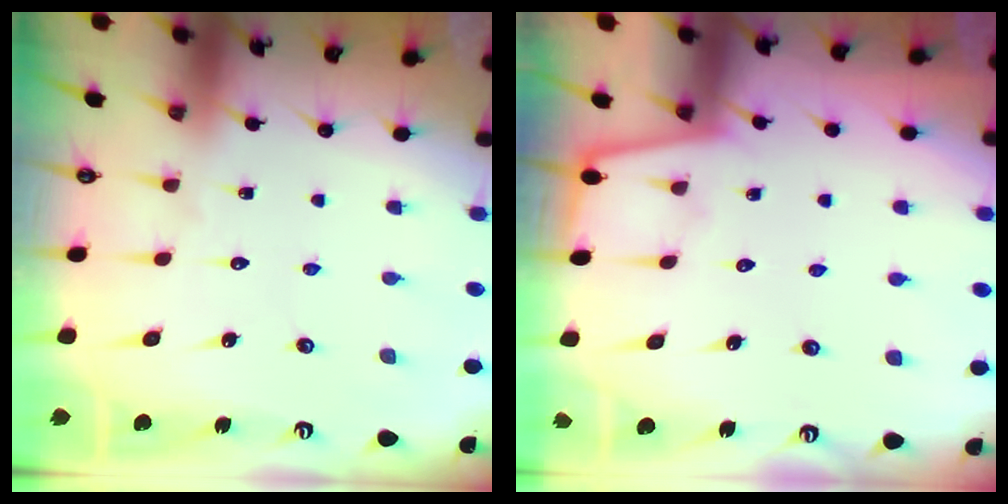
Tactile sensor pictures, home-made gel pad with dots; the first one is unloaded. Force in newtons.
{"total": 2.1, "press": 2.0, "slide": 0.3}